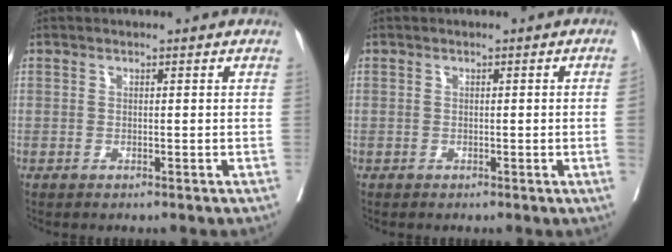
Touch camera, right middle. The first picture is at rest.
{"total": 1.2, "force": [-0.2, -0.3, 1.2], "torque": [-0.016, -0.002, -0.001]}